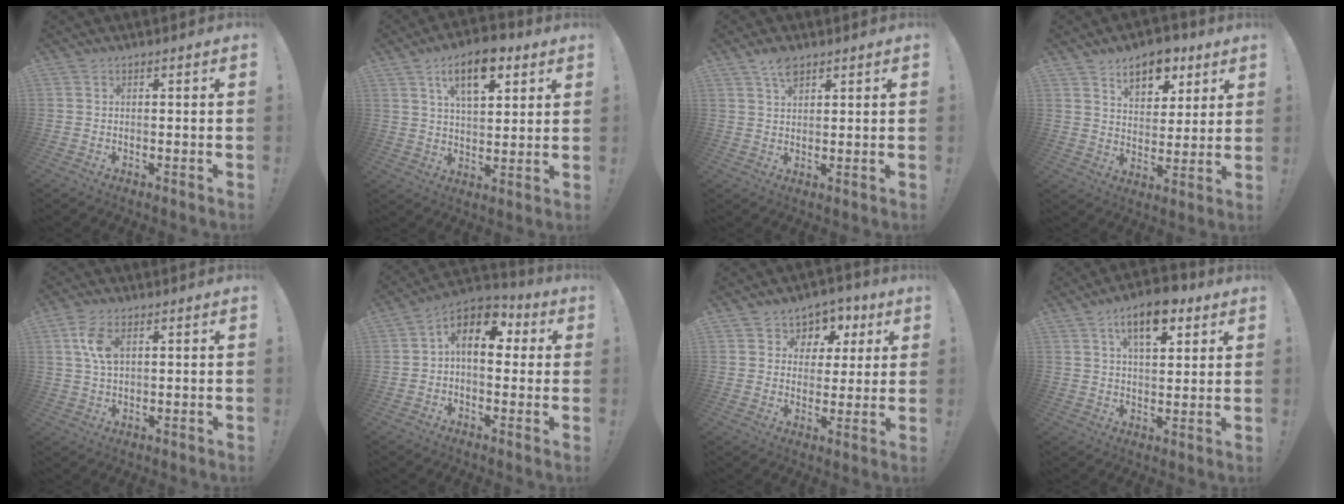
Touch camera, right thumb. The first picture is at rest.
{"total": 12.7, "force": [6.9, 6.1, 8.8], "torque": [-0.129, -0.021, 0.118]}
{"total": 4.4, "force": [3.0, 1.9, 2.7], "torque": [-0.051, -0.010, 0.053]}
{"total": 11.2, "force": [6.9, 6.7, 5.8], "torque": [-0.076, -0.035, 0.125]}
{"total": 7.3, "force": [2.6, 4.0, 5.5], "torque": [-0.108, 0.000, 0.047]}
{"total": 11.3, "force": [3.5, 6.8, 8.3], "torque": [-0.132, 0.002, 0.067]}
{"total": 6.8, "force": [2.4, 6.2, 1.3], "torque": [-0.017, -0.018, 0.049]}
{"total": 12.2, "force": [6.8, 5.7, 8.4], "torque": [-0.118, -0.022, 0.117]}